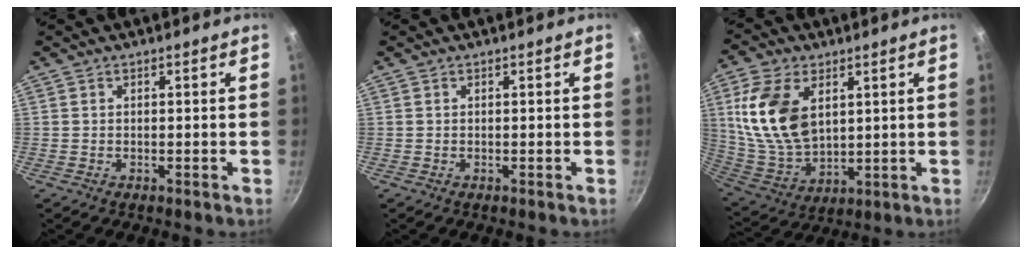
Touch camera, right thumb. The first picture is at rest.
{"total": 0.0}
{"total": 16.5, "force": [4.6, 10.2, 12.2], "torque": [-0.221, -0.021, 0.104]}